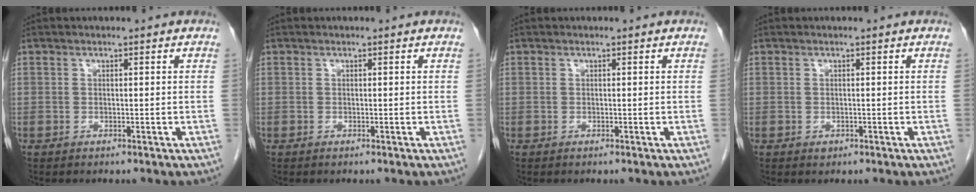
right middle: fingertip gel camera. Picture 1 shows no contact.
{"total": 0.0}
{"total": 0.0}
{"total": 0.5, "force": [-0.3, 0.4, 0.2], "torque": [-0.003, 0.001, -0.003]}